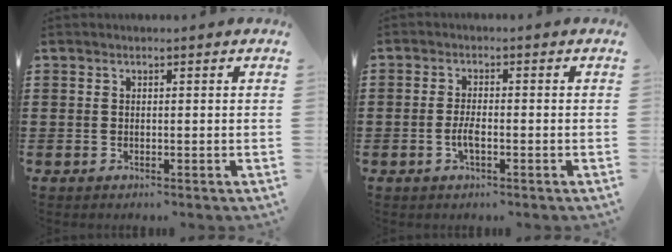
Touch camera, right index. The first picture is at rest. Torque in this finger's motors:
{"motor_torque": [2.14, 0.00, 0.19, -0.04]}